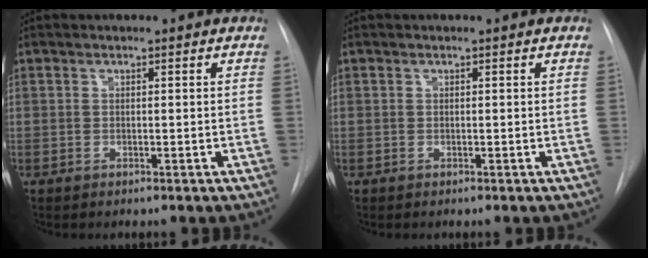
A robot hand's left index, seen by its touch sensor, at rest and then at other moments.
{"total": 0.0}